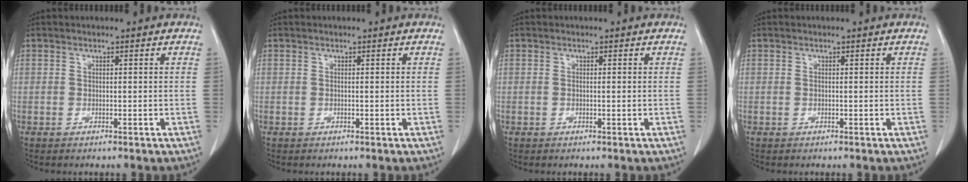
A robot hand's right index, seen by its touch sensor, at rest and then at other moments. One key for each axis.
{"total": 0.0}
{"total": 0.0}
{"total": 0.0}